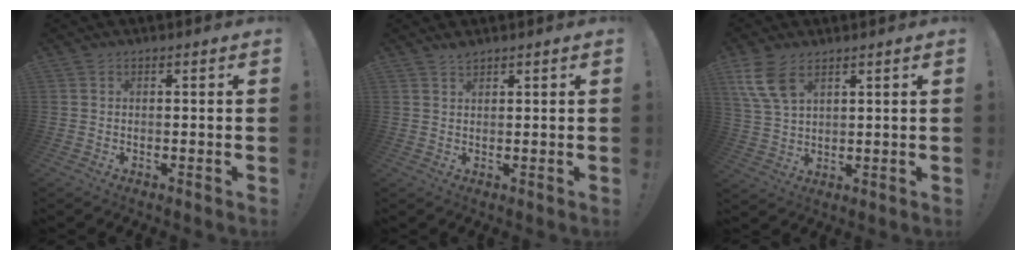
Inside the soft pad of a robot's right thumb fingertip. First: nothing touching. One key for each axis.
{"total": 1.7, "fx": 1.6, "fy": 0.3, "fz": 0.6, "tx": 0.002, "ty": -0.012, "tz": 0.027}
{"total": 8.7, "fx": 5.0, "fy": 4.5, "fz": 5.5, "tx": -0.117, "ty": -0.012, "tz": 0.101}